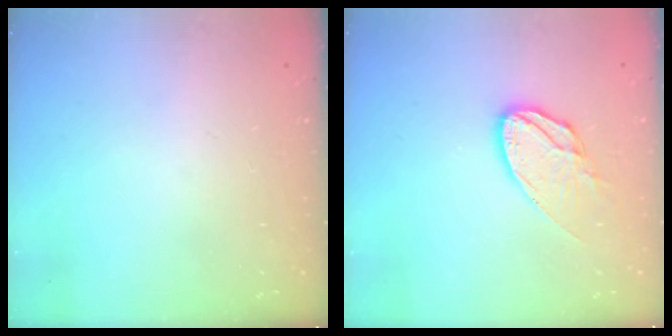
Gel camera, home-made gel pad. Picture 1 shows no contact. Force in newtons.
{"total": 11.5, "press": 11.5, "slide": 0.5}